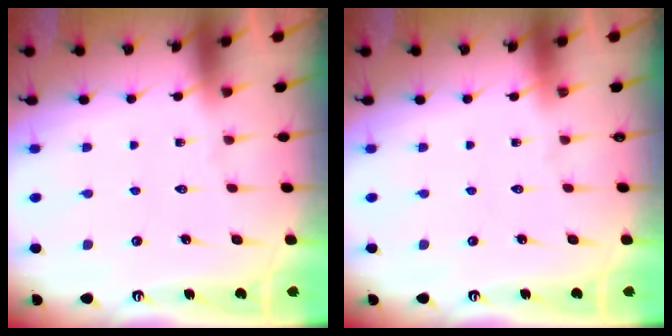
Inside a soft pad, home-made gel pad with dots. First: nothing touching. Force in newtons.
{"total": 0.0}